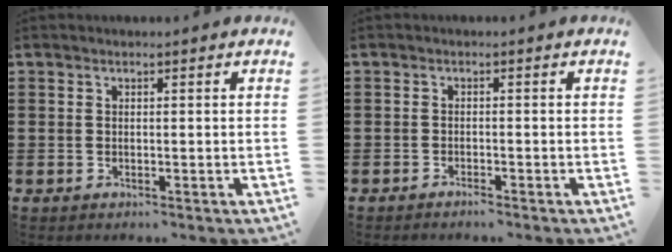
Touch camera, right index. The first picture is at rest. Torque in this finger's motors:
{"motor_torque": [0.11, 0.28, -0.01, 0.00]}